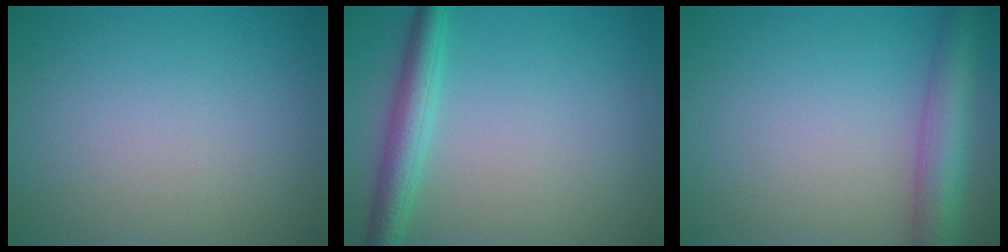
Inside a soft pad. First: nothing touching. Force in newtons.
{"total": 3.5, "press": 3.5, "slide": 0.1}
{"total": 5.0, "press": 5.0, "slide": 0.2}